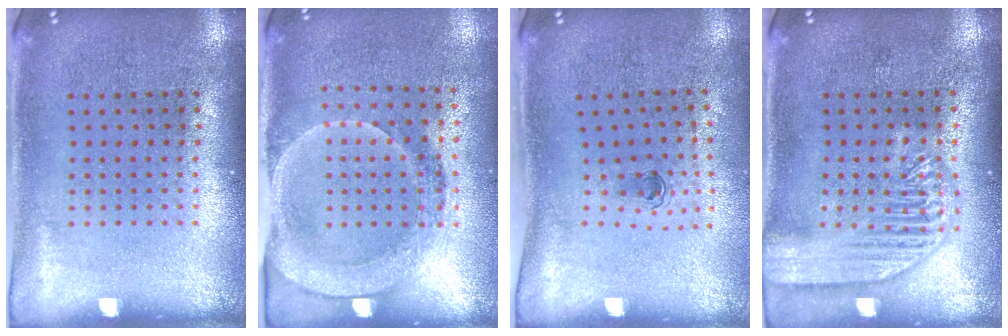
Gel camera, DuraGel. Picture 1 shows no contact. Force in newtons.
{"total": 1.7, "press": 1.5, "slide": 0.8}
{"total": 0.6, "press": 0.3, "slide": 0.5}
{"total": 3.6, "press": 3.6, "slide": 0.5}